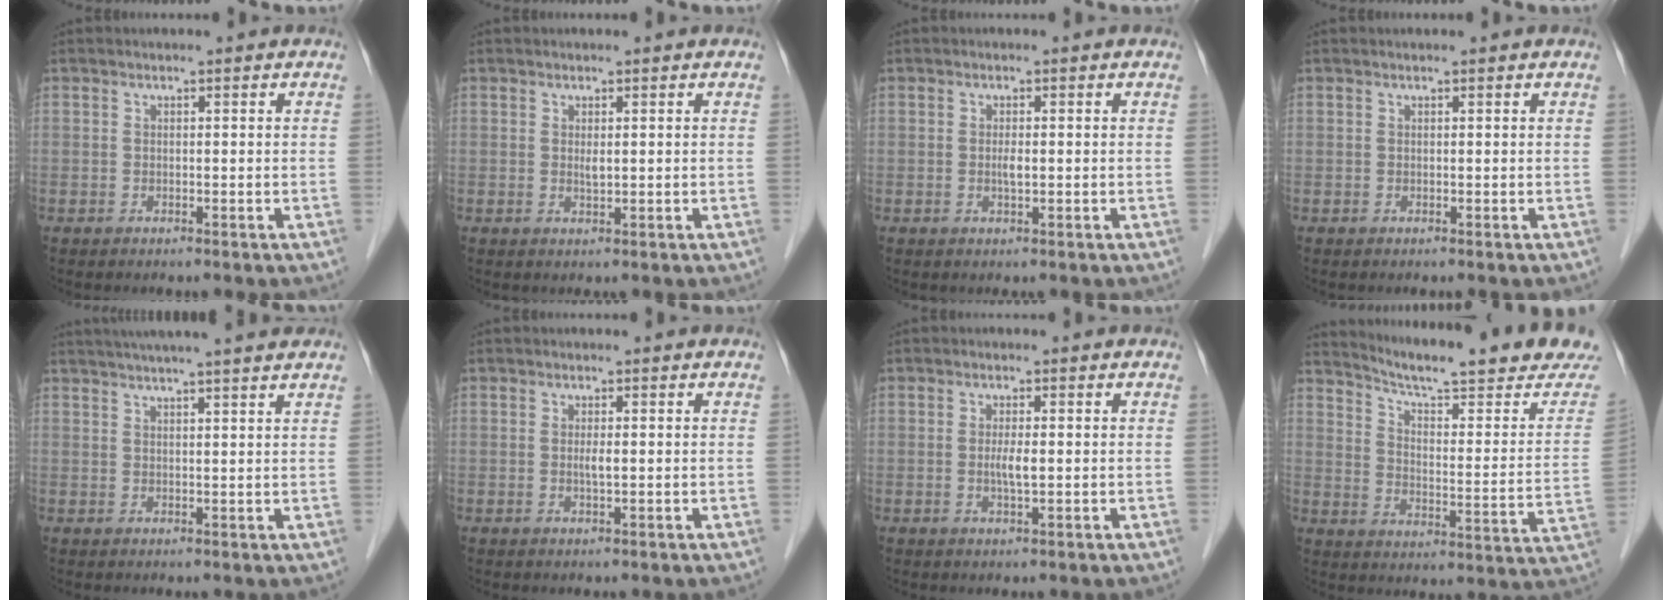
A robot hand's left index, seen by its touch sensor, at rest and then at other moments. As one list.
[{"total": 0.9, "force": [0.3, 0.2, 0.9], "torque": [-0.020, -0.003, 0.006]}, {"total": 1.2, "force": [-0.1, 0.2, 1.2], "torque": [-0.024, -0.001, -0.001]}, {"total": 0.6, "force": [0.5, 0.0, 0.1], "torque": [-0.003, 0.002, 0.007]}, {"total": 12.8, "force": [11.1, -0.1, 6.4], "torque": [-0.104, 0.031, 0.140]}, {"total": 1.3, "force": [0.0, 0.2, 1.3], "torque": [-0.027, -0.001, 0.001]}, {"total": 2.3, "force": [-0.1, 0.3, 2.3], "torque": [-0.047, -0.002, -0.001]}, {"total": 21.8, "force": [19.9, 0.8, 8.8], "torque": [-0.130, -0.075, 0.258]}]